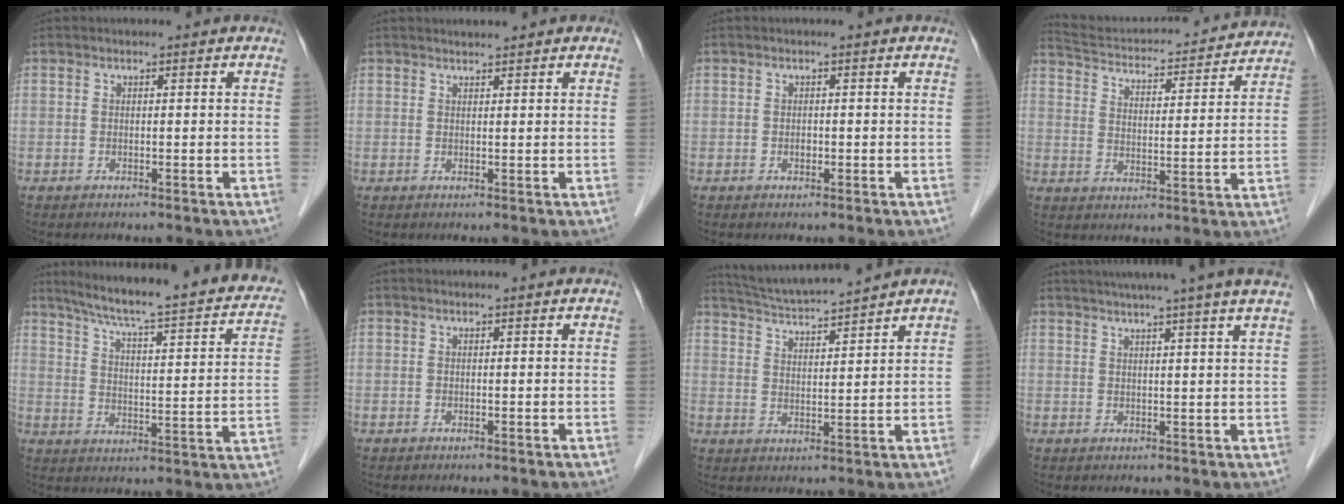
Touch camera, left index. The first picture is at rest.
{"total": 1.6, "force": [1.5, 0.2, 0.5], "torque": [-0.009, 0.012, 0.025]}
{"total": 0.6, "force": [-0.2, 0.5, 0.4], "torque": [-0.007, 0.002, -0.004]}
{"total": 20.3, "force": [19.3, 3.5, 5.1], "torque": [-0.086, -0.006, 0.261]}
{"total": 25.7, "force": [21.1, 3.2, 14.3], "torque": [-0.207, -0.013, 0.266]}
{"total": 0.0}
{"total": 8.9, "force": [8.3, -1.2, 2.9], "torque": [-0.058, 0.012, 0.148]}
{"total": 12.0, "force": [9.7, -1.8, 6.8], "torque": [-0.101, 0.008, 0.112]}